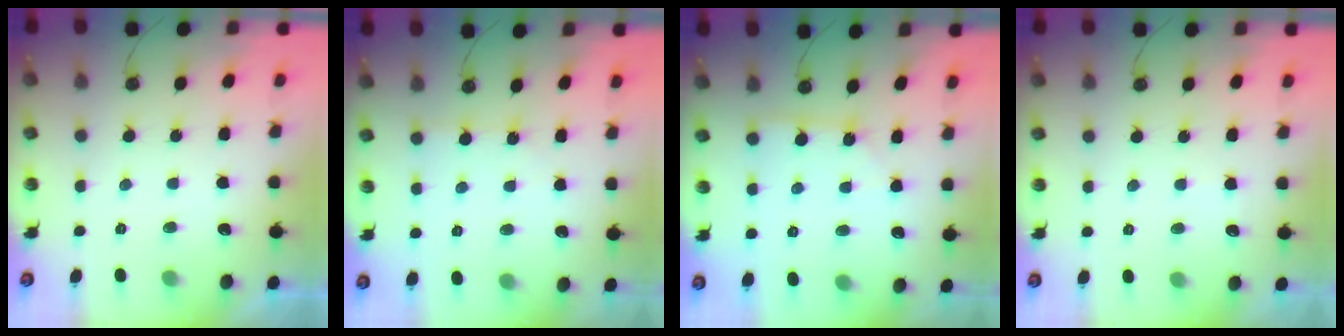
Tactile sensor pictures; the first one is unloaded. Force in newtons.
{"total": 2.1, "press": 2.0, "slide": 0.3}
{"total": 1.8, "press": 1.8, "slide": 0.2}
{"total": 2.9, "press": 2.9, "slide": 0.3}